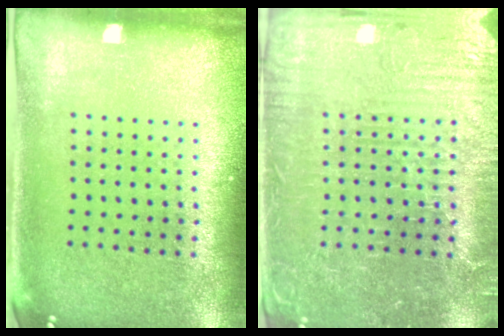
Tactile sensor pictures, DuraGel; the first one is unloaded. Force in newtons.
{"total": 4.1, "press": 3.9, "slide": 1.0}